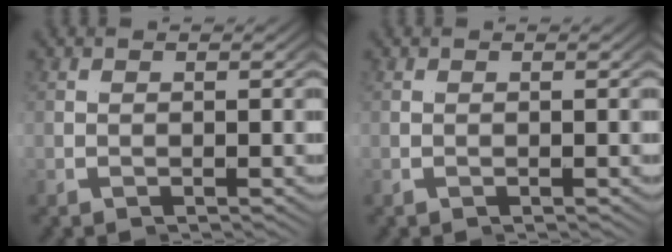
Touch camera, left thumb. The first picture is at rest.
{"total": 0.0}